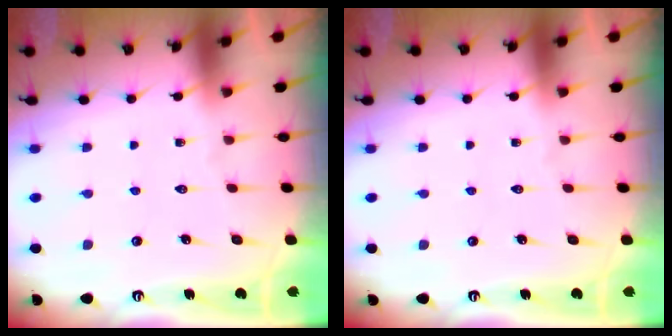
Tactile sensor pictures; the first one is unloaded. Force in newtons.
{"total": 0.0}